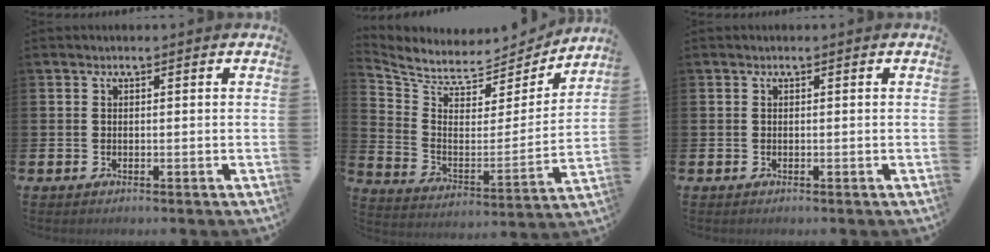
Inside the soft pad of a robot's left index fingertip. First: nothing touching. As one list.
[{"total": 6.7, "force": [6.4, 2.0, 0.9], "torque": [-0.061, -0.059, 0.106]}, {"total": 0.0}]